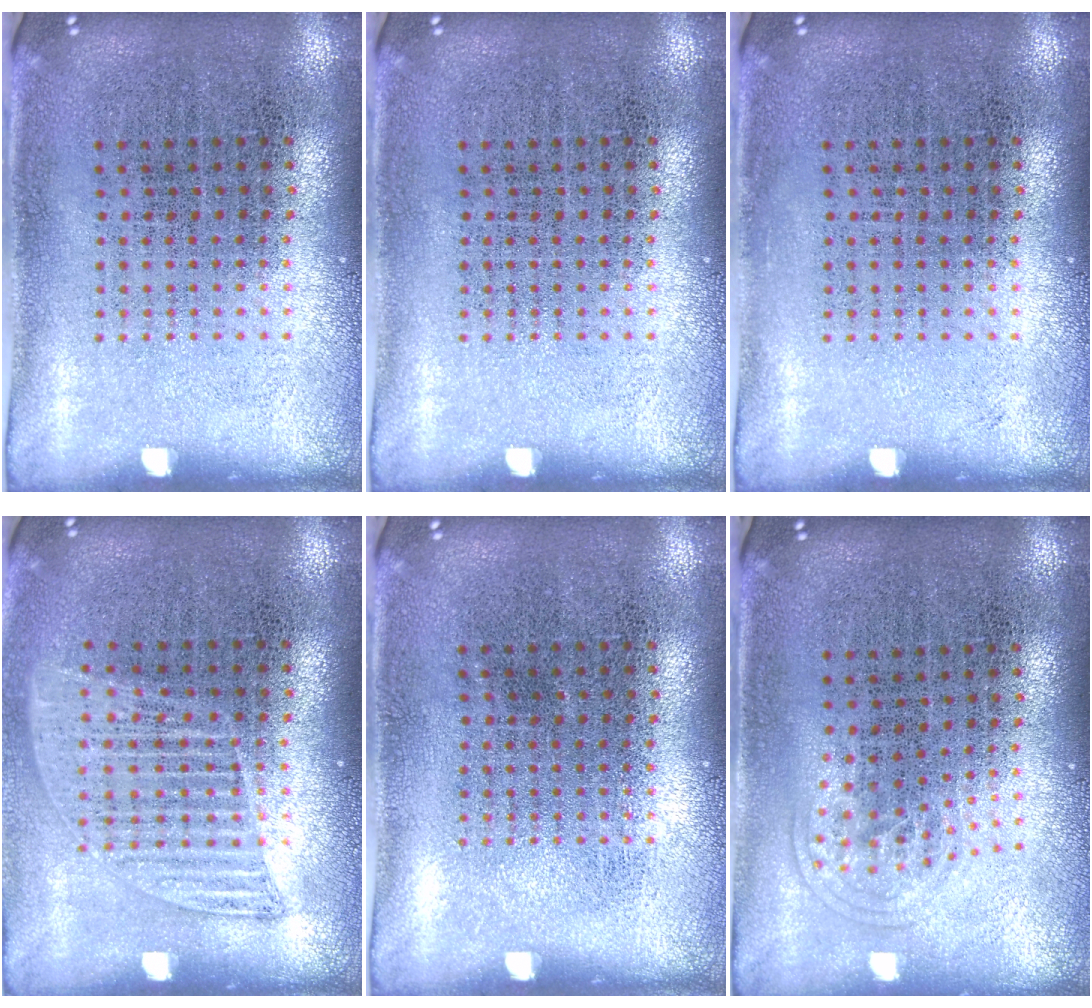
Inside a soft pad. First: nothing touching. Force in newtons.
{"total": 0.0}
{"total": 0.0}
{"total": 1.2, "press": 1.1, "slide": 0.5}
{"total": 0.0}
{"total": 1.0, "press": 0.6, "slide": 0.8}